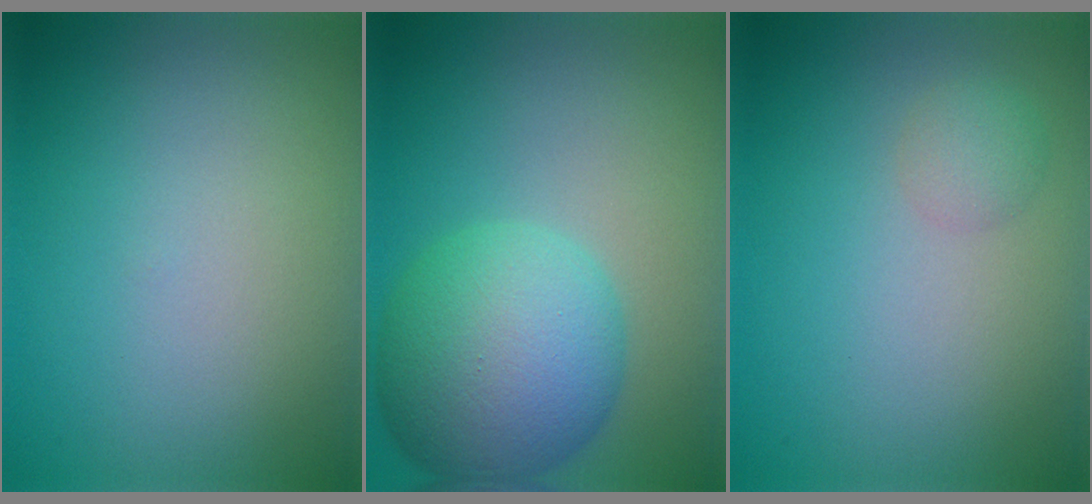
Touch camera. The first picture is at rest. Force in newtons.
{"total": 9.6, "press": 9.6, "slide": 0.5}
{"total": 1.4, "press": 1.4, "slide": 0.1}